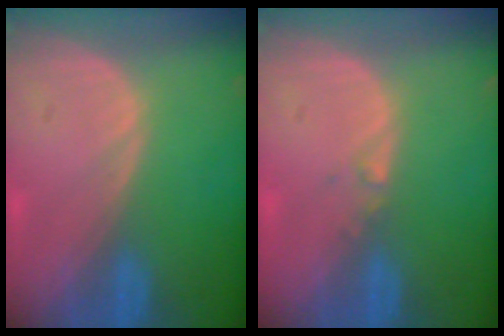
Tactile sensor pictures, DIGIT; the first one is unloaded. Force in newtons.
{"total": 0.7, "press": 0.6, "slide": 0.4}